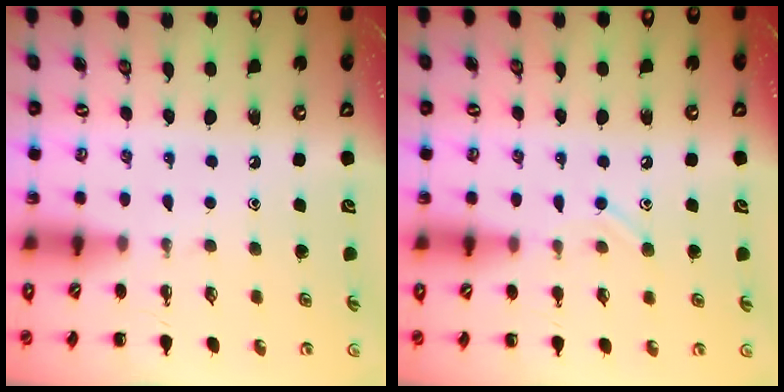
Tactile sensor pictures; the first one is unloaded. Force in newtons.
{"total": 7.3, "press": 7.0, "slide": 2.2}